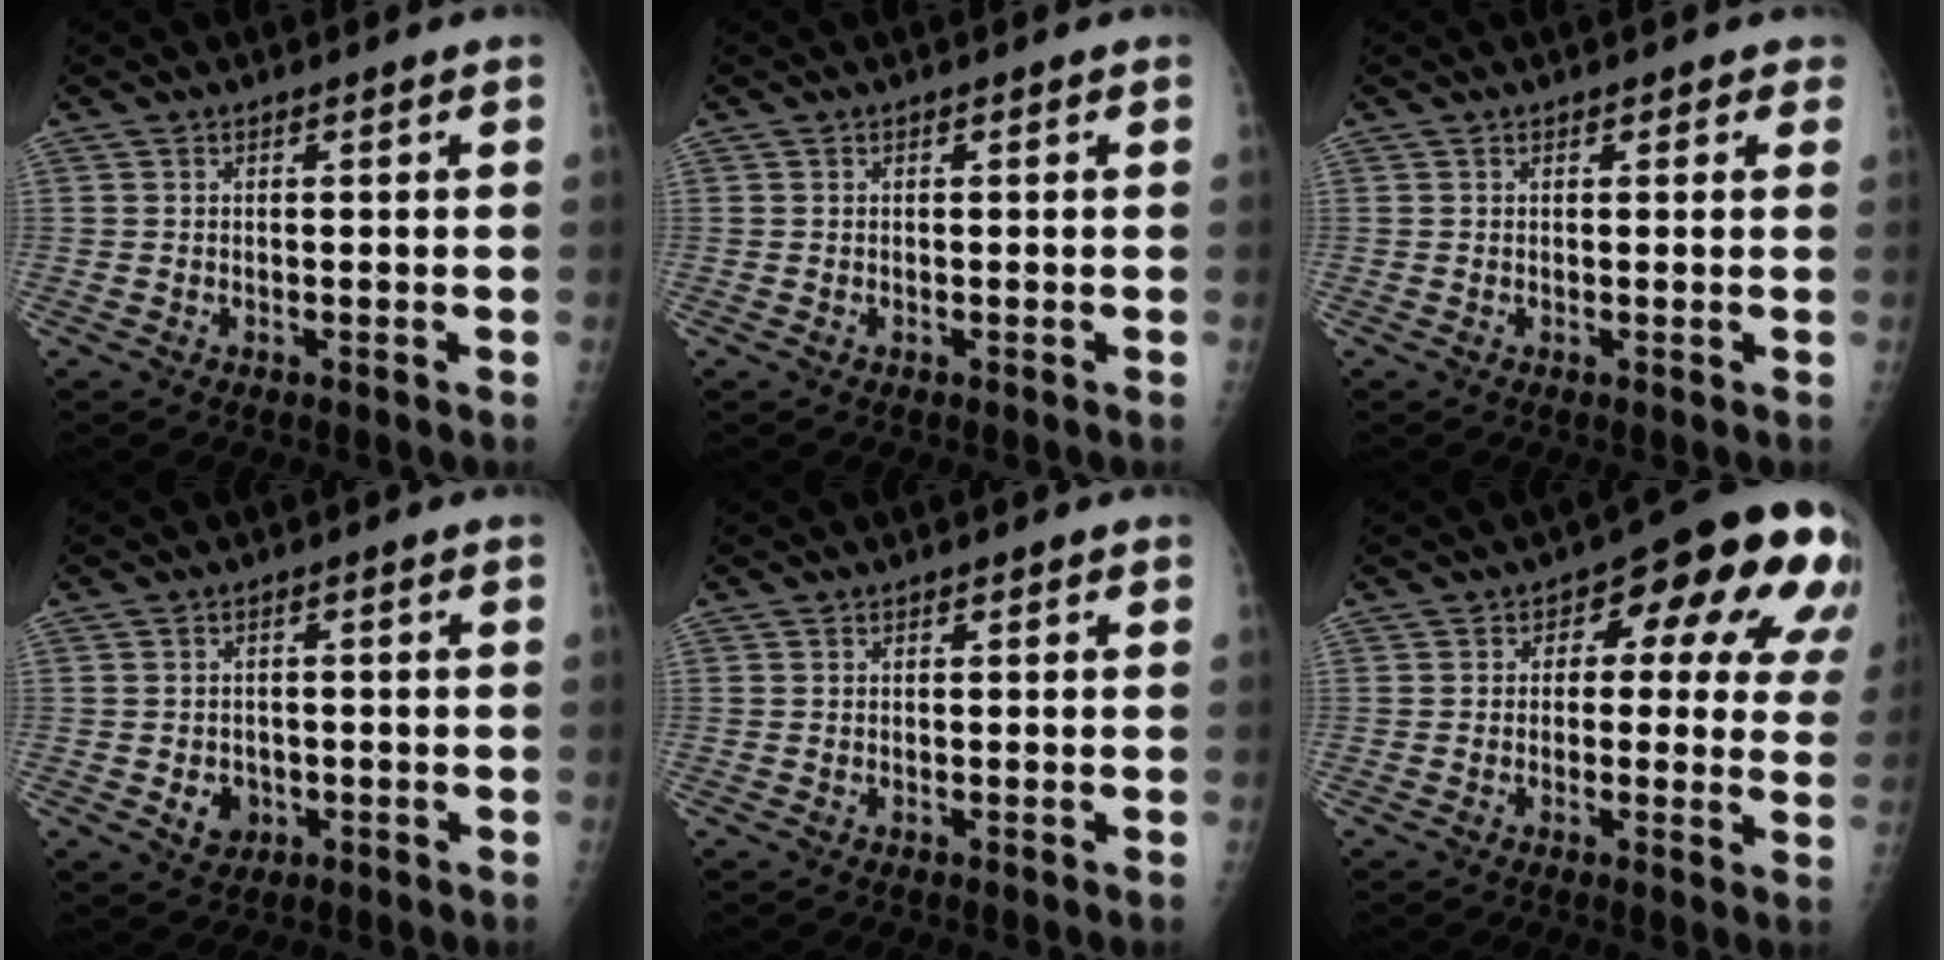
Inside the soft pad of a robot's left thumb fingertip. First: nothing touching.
{"total": 0.0}
{"total": 1.6, "force": [0.9, 1.2, 0.6], "torque": [0.016, 0.000, 0.003]}
{"total": 4.0, "force": [-1.1, 3.4, 1.8], "torque": [-0.010, 0.004, -0.010]}
{"total": 0.6, "force": [0.2, 0.5, 0.3], "torque": [0.006, 0.001, -0.001]}
{"total": 15.8, "force": [5.1, 8.4, 12.3], "torque": [-0.087, 0.008, 0.047]}